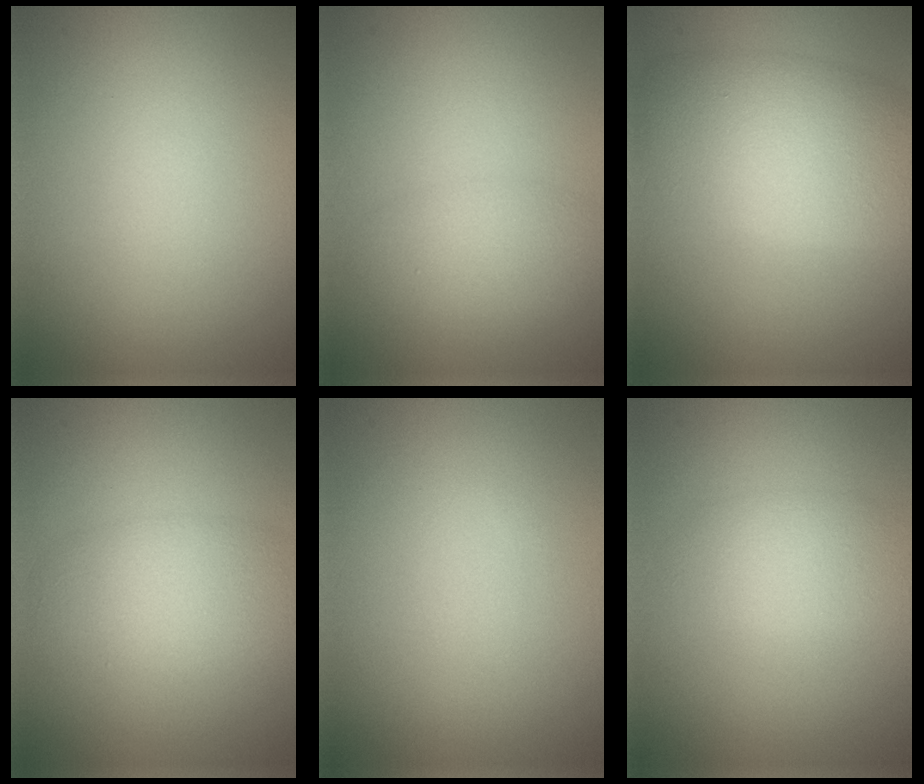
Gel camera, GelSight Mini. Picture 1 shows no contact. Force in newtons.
{"total": 1.8, "press": 1.8, "slide": 0.2}
{"total": 7.7, "press": 7.7, "slide": 0.2}
{"total": 4.4, "press": 4.4, "slide": 0.2}
{"total": 0.0}
{"total": 2.8, "press": 2.8, "slide": 0.2}